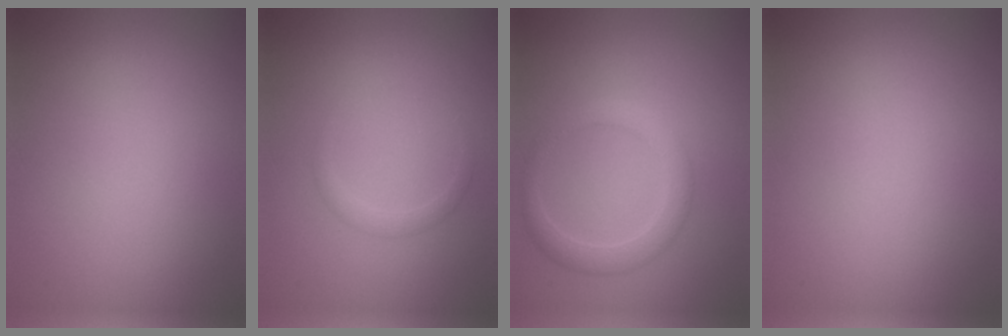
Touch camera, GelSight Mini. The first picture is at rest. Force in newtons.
{"total": 1.0, "press": 1.0, "slide": 0.1}
{"total": 2.5, "press": 2.5, "slide": 0.1}
{"total": 0.0}